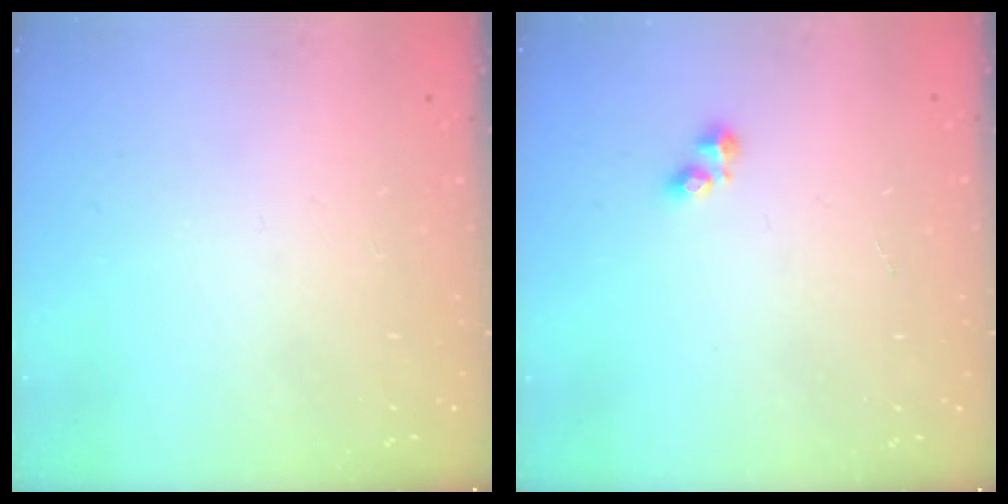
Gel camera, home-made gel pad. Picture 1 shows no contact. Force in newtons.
{"total": 2.1, "press": 2.0, "slide": 0.4}